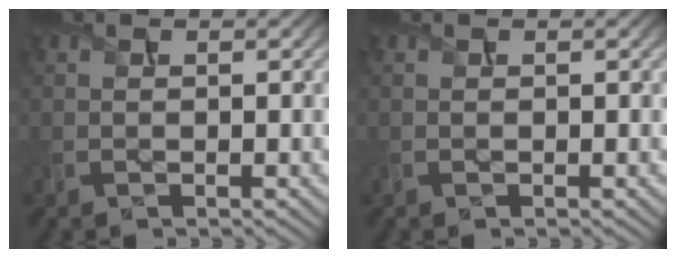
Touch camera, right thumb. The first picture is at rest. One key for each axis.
{"total": 0.0}